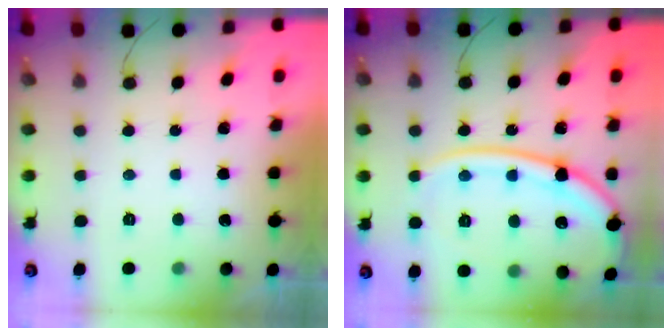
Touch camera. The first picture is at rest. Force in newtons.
{"total": 18.5, "press": 18.4, "slide": 2.0}